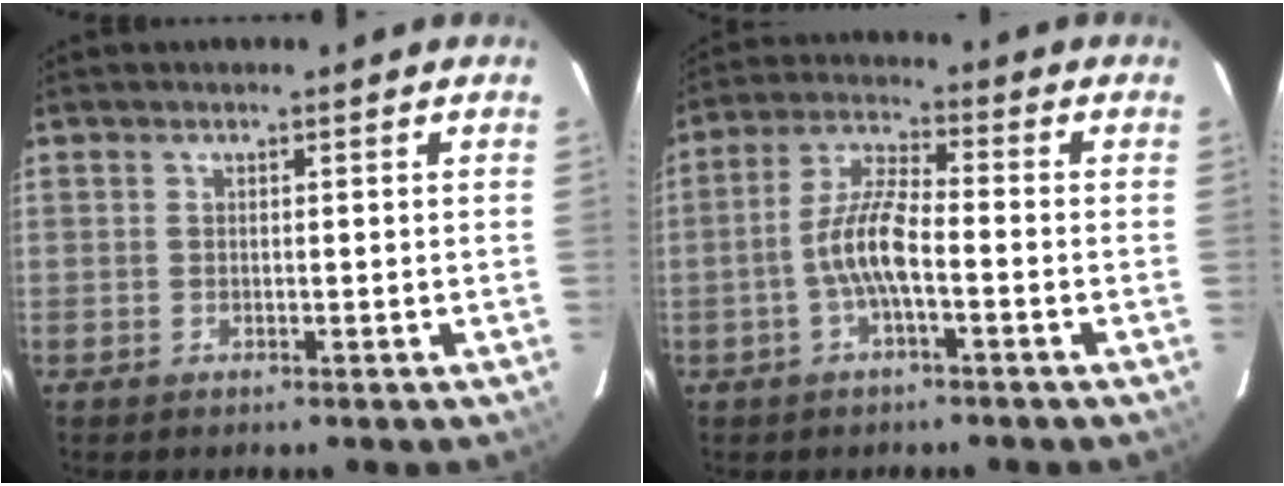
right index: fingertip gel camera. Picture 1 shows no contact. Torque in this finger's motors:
{"motor_torque": [1.20, -0.31, 0.64, 0.19]}